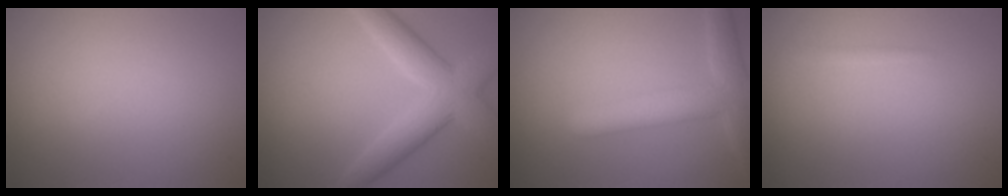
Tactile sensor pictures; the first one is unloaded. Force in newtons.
{"total": 5.9, "press": 5.9, "slide": 0.3}
{"total": 4.7, "press": 4.7, "slide": 0.3}
{"total": 0.6, "press": 0.6, "slide": 0.0}